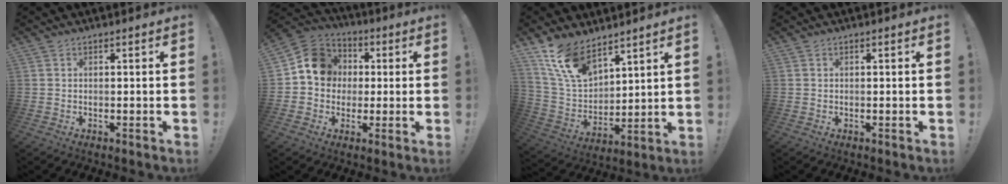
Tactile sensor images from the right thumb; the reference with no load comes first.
{"total": 12.6, "force": [1.5, 11.2, 5.6], "torque": [-0.070, 0.017, 0.038]}
{"total": 14.6, "force": [10.6, 7.4, 6.9], "torque": [-0.148, -0.060, 0.207]}
{"total": 0.0}